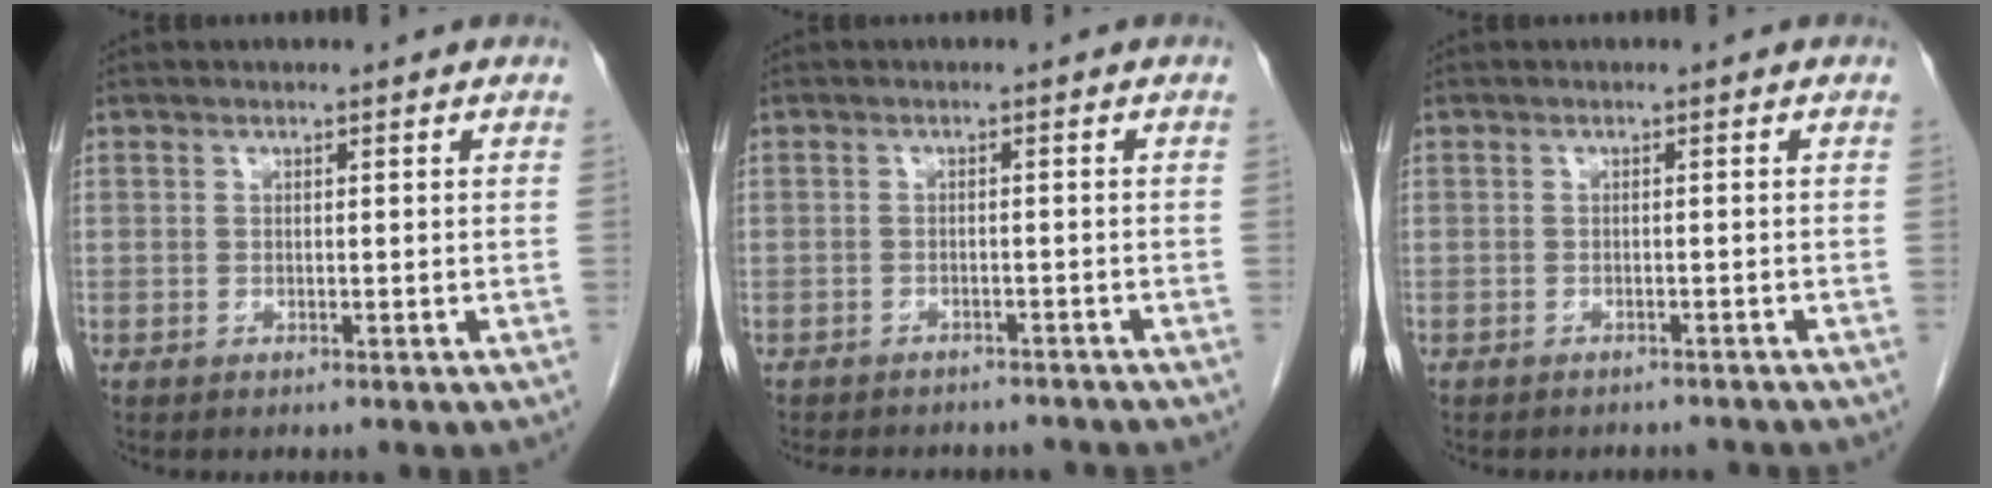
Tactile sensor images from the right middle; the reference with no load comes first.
{"total": 9.2, "force": [-8.2, 3.3, 2.4], "torque": [-0.042, 0.005, -0.096]}
{"total": 4.5, "force": [-4.2, 1.4, 0.7], "torque": [-0.005, -0.001, -0.049]}